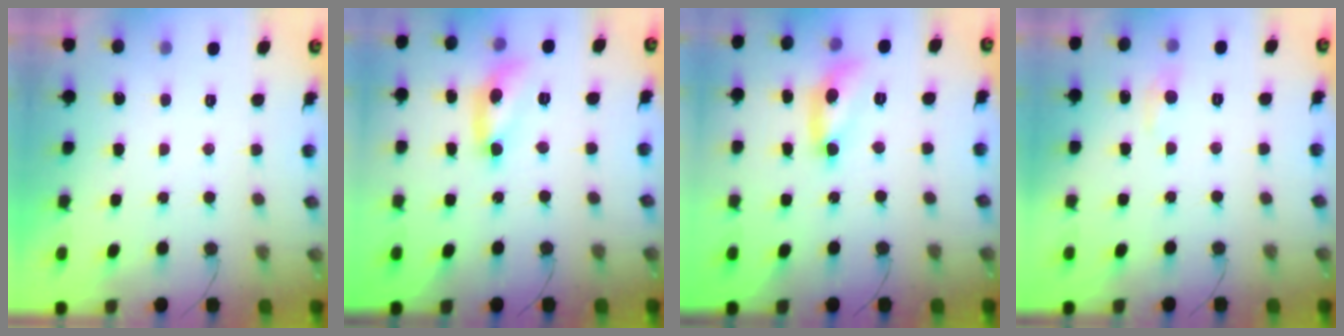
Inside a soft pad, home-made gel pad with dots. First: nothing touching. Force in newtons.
{"total": 12.2, "press": 12.1, "slide": 0.8}
{"total": 12.2, "press": 12.1, "slide": 0.8}
{"total": 6.2, "press": 6.2, "slide": 0.8}